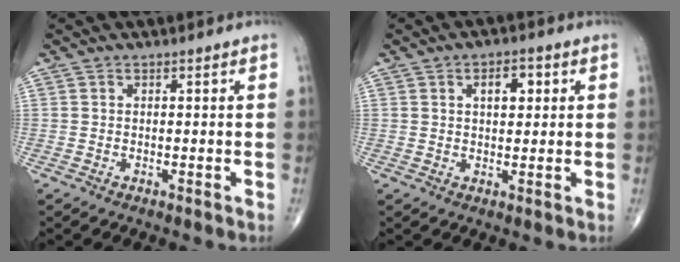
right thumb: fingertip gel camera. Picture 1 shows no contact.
{"total": 4.8, "force": [1.5, 2.6, 3.7], "torque": [-0.040, 0.001, 0.020]}